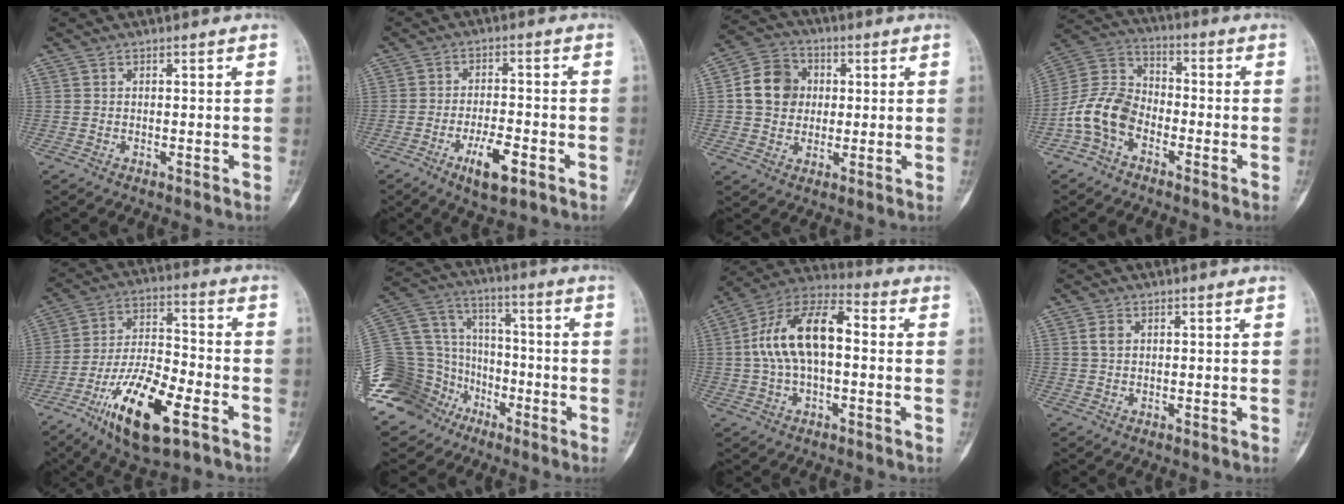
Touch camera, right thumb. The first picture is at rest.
{"total": 7.4, "force": [-3.6, 2.5, 6.0], "torque": [-0.103, 0.013, -0.057]}
{"total": 9.9, "force": [1.1, 8.5, 4.9], "torque": [-0.062, 0.009, 0.010]}
{"total": 10.7, "force": [-4.5, 7.2, 6.4], "torque": [-0.124, 0.045, -0.101]}
{"total": 17.8, "force": [-9.0, 6.3, 14.1], "torque": [-0.252, 0.045, -0.154]}
{"total": 23.8, "force": [-11.9, 18.2, 9.7], "torque": [-0.221, 0.084, -0.206]}
{"total": 15.7, "force": [0.9, 8.1, 13.4], "torque": [-0.246, 0.044, 0.006]}
{"total": 2.0, "force": [0.6, 1.4, 1.4], "torque": [-0.026, 0.003, 0.012]}